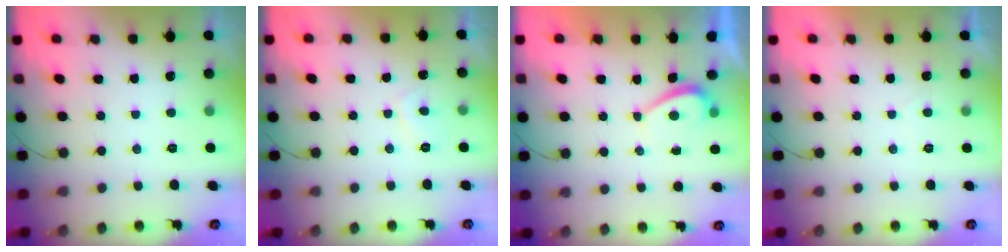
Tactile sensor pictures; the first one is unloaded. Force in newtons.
{"total": 2.4, "press": 2.3, "slide": 0.6}
{"total": 1.3, "press": 1.1, "slide": 0.5}
{"total": 0.7, "press": 0.4, "slide": 0.6}